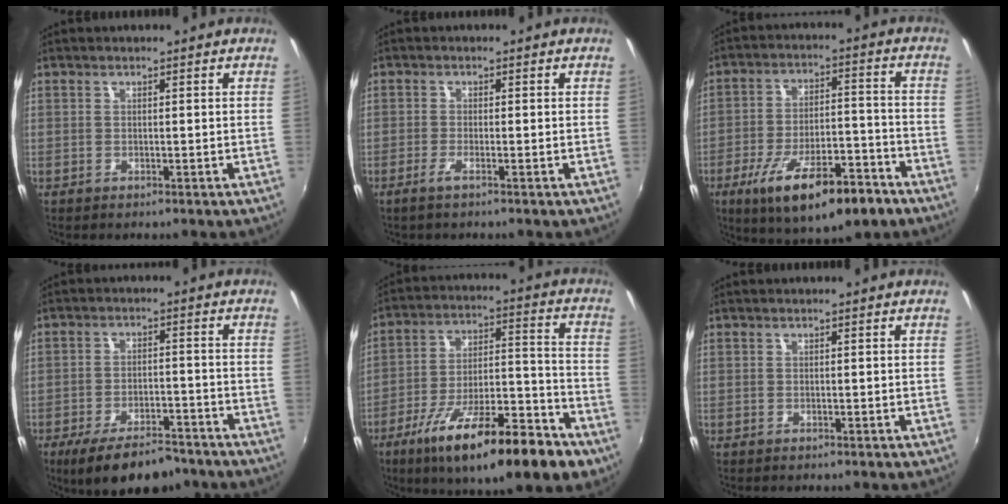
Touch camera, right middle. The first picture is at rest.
{"total": 1.8, "force": [-1.1, 0.0, 1.3], "torque": [-0.029, -0.005, -0.024]}
{"total": 17.4, "force": [-10.5, 5.5, 12.7], "torque": [-0.221, -0.020, -0.156]}
{"total": 11.9, "force": [-9.0, 4.3, 6.4], "torque": [-0.137, -0.016, -0.140]}
{"total": 22.2, "force": [-13.7, 5.7, 16.6], "torque": [-0.276, -0.039, -0.212]}
{"total": 0.0}